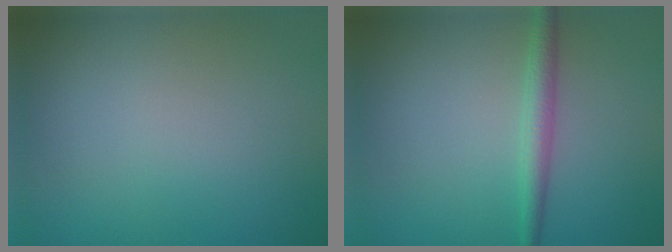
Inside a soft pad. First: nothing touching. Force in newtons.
{"total": 2.2, "press": 2.2, "slide": 0.0}